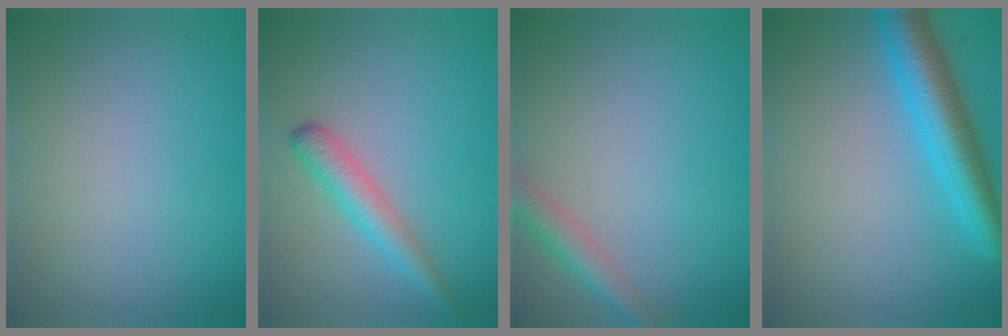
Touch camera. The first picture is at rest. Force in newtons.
{"total": 3.1, "press": 3.1, "slide": 0.1}
{"total": 2.6, "press": 2.6, "slide": 0.2}
{"total": 6.1, "press": 6.1, "slide": 0.3}